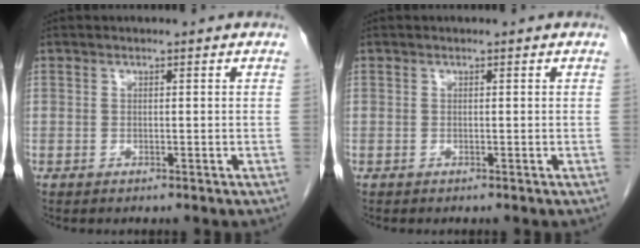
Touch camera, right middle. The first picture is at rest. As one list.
[{"total": 0.0}]